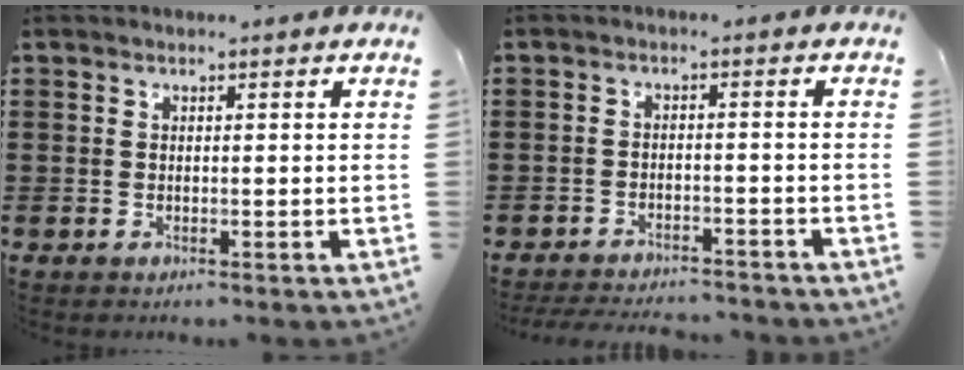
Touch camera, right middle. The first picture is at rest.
{"total": 3.3, "force": [-3.3, 0.3, 0.3], "torque": [-0.016, -0.002, -0.071]}